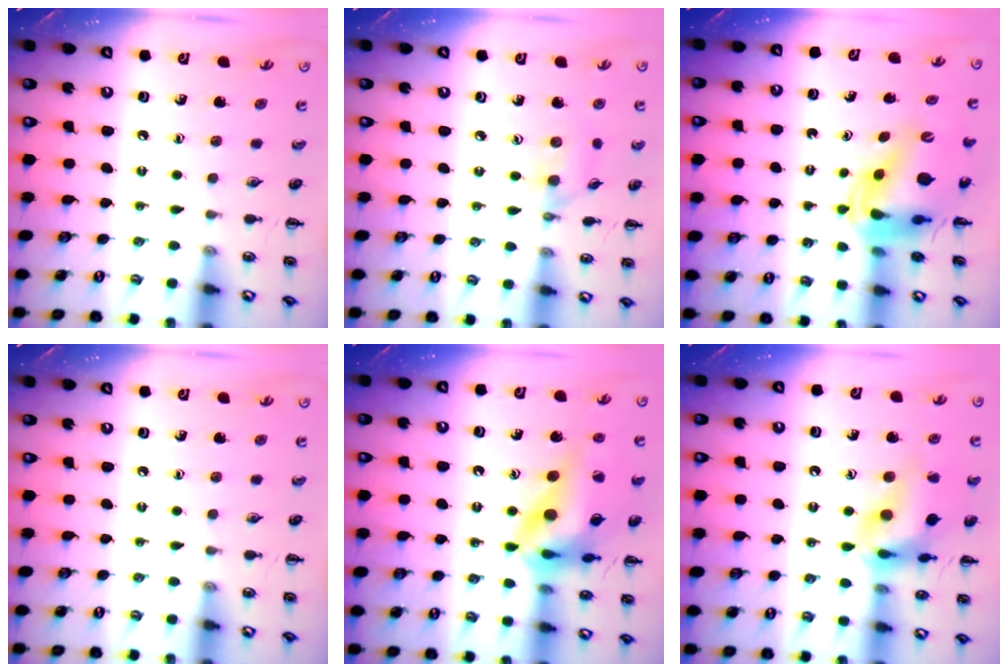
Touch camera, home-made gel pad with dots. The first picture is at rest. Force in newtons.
{"total": 4.9, "press": 4.9, "slide": 0.5}
{"total": 8.0, "press": 7.6, "slide": 2.6}
{"total": 0.0}
{"total": 18.4, "press": 18.1, "slide": 3.7}
{"total": 14.0, "press": 13.8, "slide": 2.2}